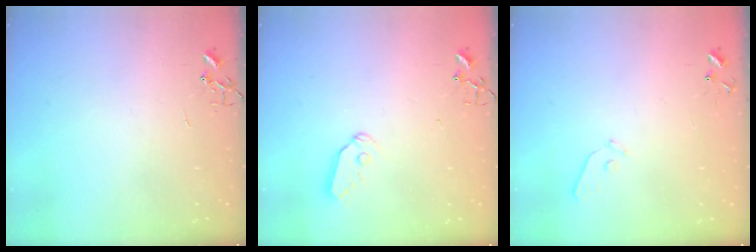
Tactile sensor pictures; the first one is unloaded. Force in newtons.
{"total": 7.4, "press": 7.4, "slide": 0.5}
{"total": 6.6, "press": 6.6, "slide": 0.7}